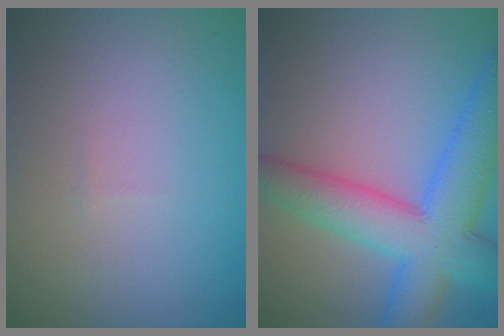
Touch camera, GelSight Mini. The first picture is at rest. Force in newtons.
{"total": 8.9, "press": 8.9, "slide": 0.4}